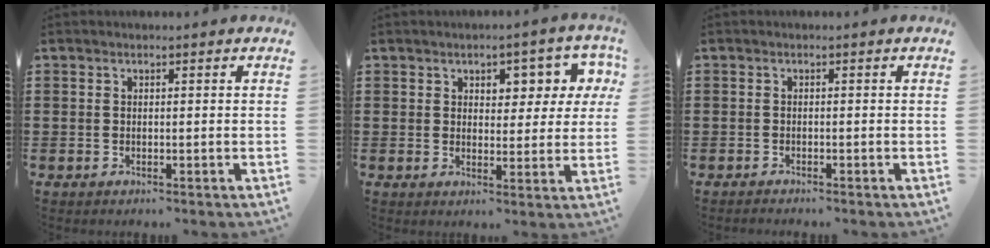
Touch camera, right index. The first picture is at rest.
{"total": 4.5, "force": [2.5, 2.9, 2.5], "torque": [-0.039, -0.003, 0.036]}
{"total": 0.8, "force": [-0.8, 0.0, 0.0], "torque": [-0.003, 0.000, -0.017]}